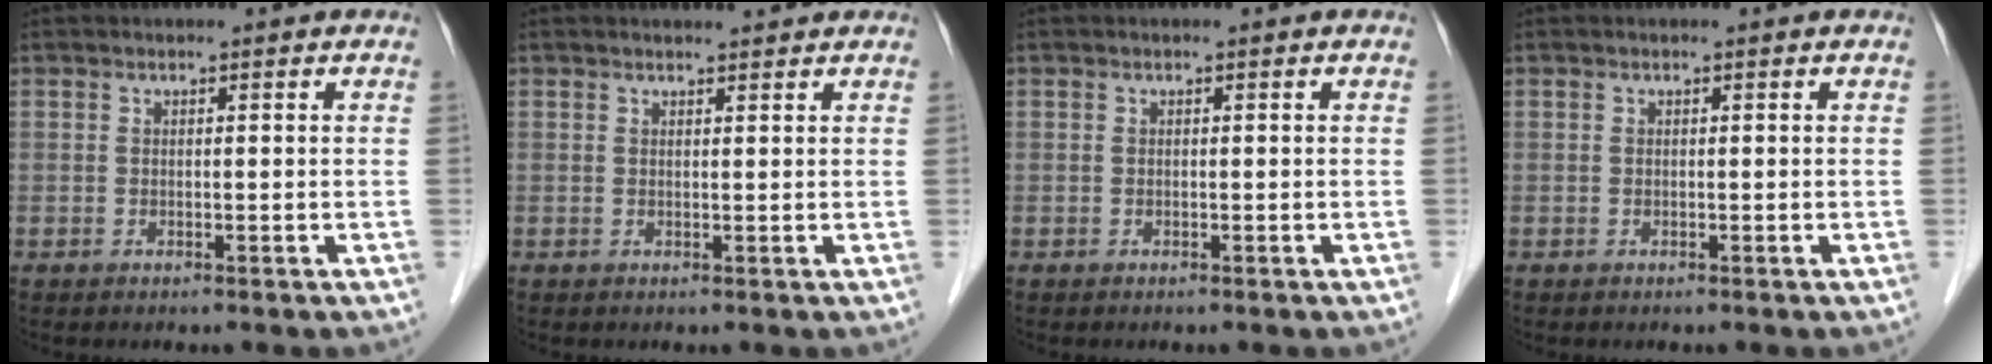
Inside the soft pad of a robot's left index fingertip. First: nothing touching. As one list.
[{"total": 2.4, "force": [2.3, 0.2, 0.5], "torque": [-0.011, 0.008, 0.032]}, {"total": 0.0}, {"total": 0.0}]